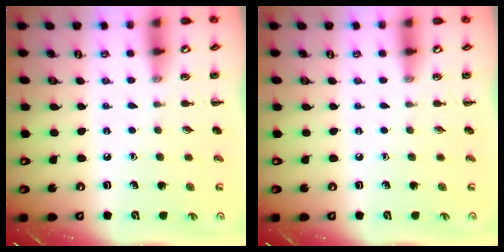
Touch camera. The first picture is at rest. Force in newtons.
{"total": 0.0}